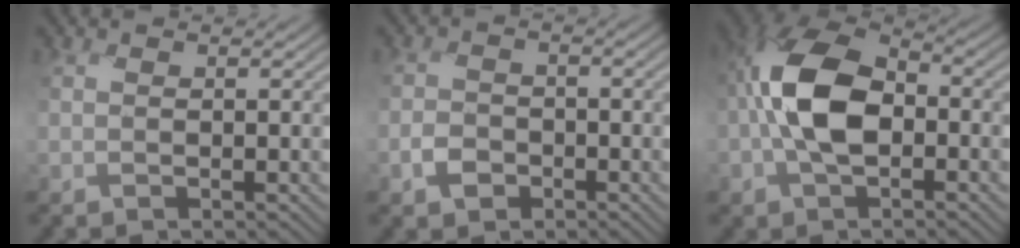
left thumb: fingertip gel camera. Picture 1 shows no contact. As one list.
[{"total": 2.9, "force": [-2.3, 1.7, 0.3], "torque": [-0.002, -0.002, -0.054]}, {"total": 11.0, "force": [-1.5, 6.8, 8.6], "torque": [-0.195, 0.019, -0.048]}]